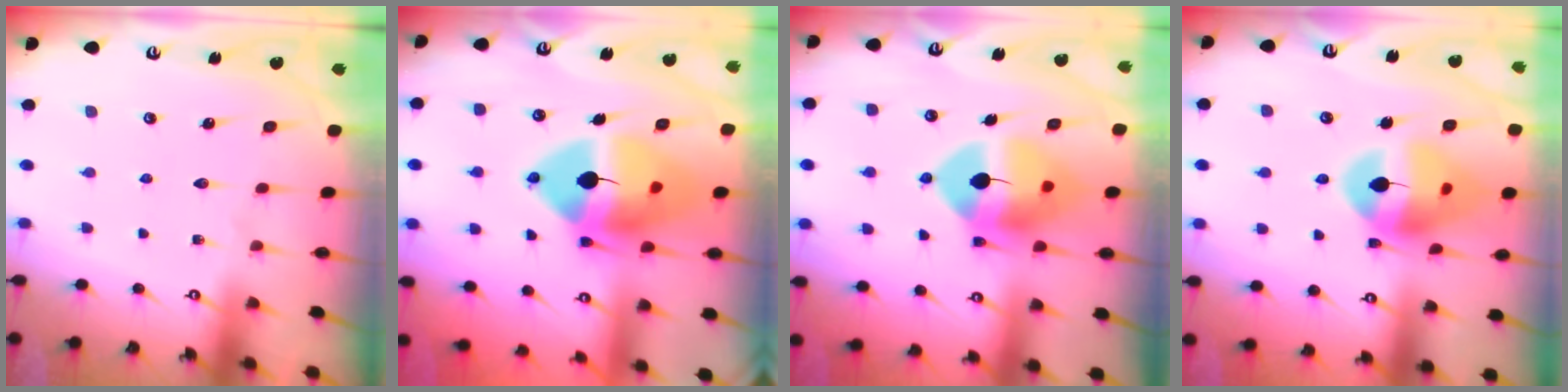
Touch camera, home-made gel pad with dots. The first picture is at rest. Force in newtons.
{"total": 17.5, "press": 17.3, "slide": 2.9}
{"total": 13.1, "press": 12.9, "slide": 2.5}
{"total": 15.8, "press": 15.7, "slide": 2.0}